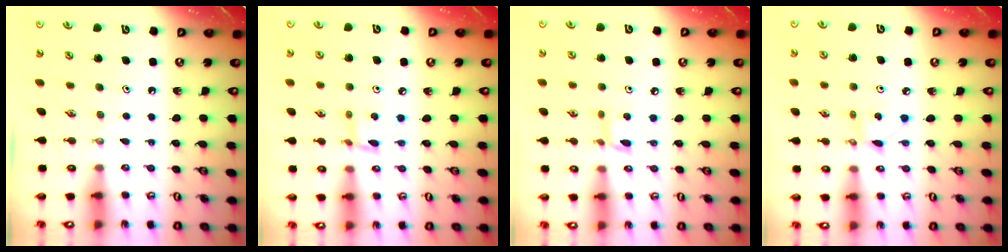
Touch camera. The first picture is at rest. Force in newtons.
{"total": 2.9, "press": 2.9, "slide": 0.2}
{"total": 5.2, "press": 5.2, "slide": 0.6}
{"total": 3.1, "press": 3.1, "slide": 0.1}